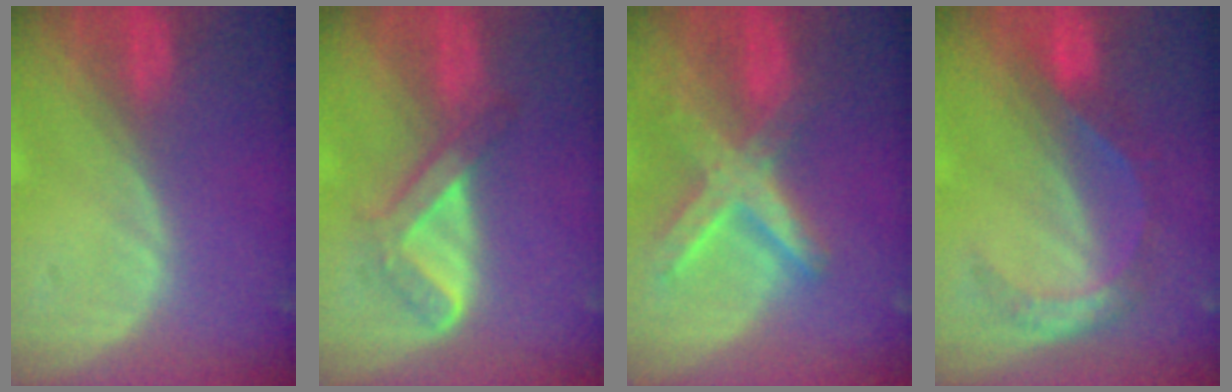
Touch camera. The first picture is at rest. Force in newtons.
{"total": 4.8, "press": 4.8, "slide": 0.7}
{"total": 8.5, "press": 7.3, "slide": 4.2}
{"total": 5.7, "press": 4.8, "slide": 3.0}